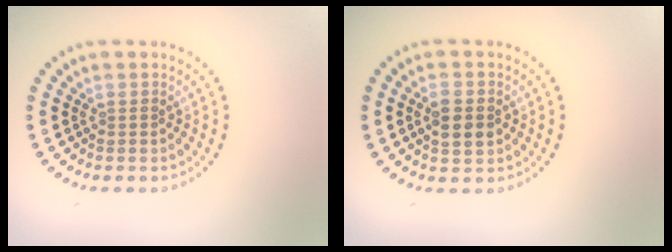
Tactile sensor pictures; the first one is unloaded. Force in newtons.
{"total": 2.6, "press": 2.6, "slide": 0.2}